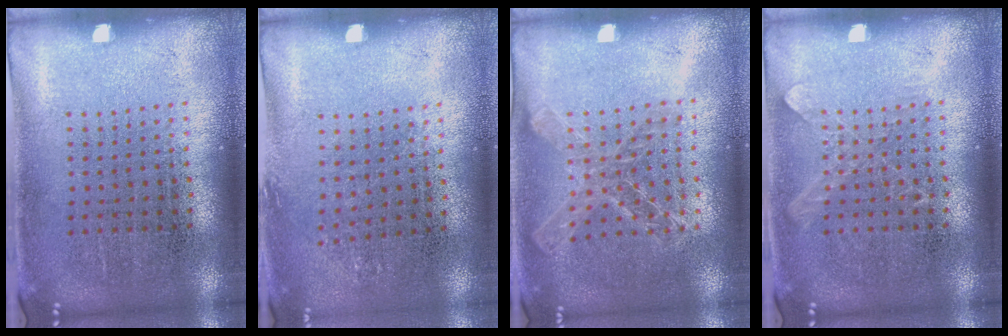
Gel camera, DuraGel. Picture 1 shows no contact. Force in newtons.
{"total": 0.9, "press": 0.6, "slide": 0.6}
{"total": 1.3, "press": 1.3, "slide": 0.3}
{"total": 0.8, "press": 0.8, "slide": 0.2}